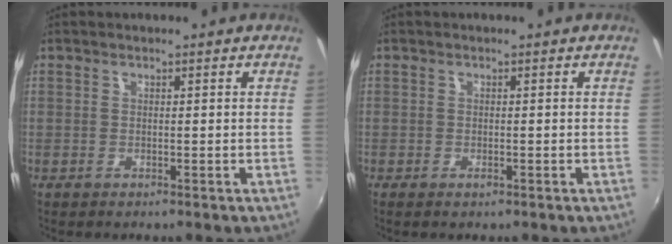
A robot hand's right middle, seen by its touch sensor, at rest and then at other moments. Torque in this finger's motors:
{"motor_torque": [1.03, -1.10, -0.05, 0.00]}